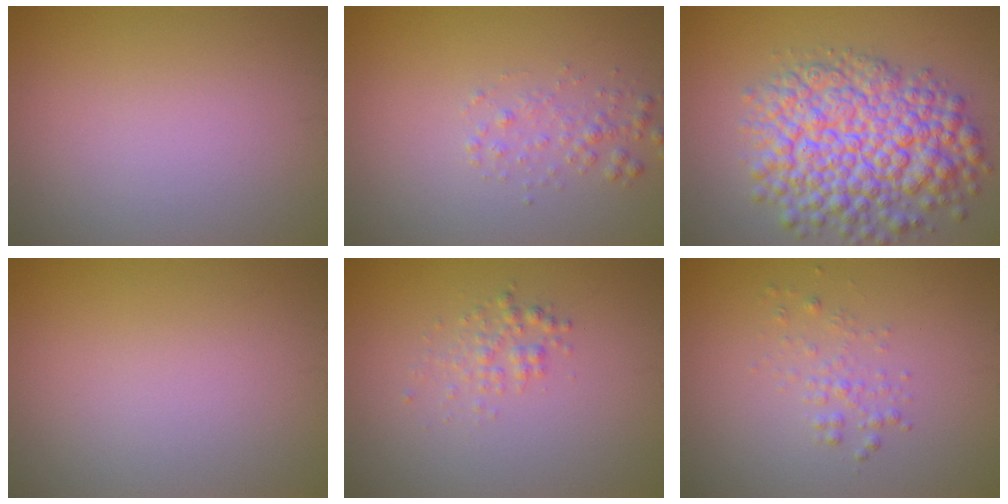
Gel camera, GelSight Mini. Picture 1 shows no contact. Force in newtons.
{"total": 1.6, "press": 1.6, "slide": 0.0}
{"total": 9.6, "press": 9.6, "slide": 0.4}
{"total": 0.0}
{"total": 1.5, "press": 1.5, "slide": 0.0}
{"total": 1.4, "press": 1.4, "slide": 0.0}